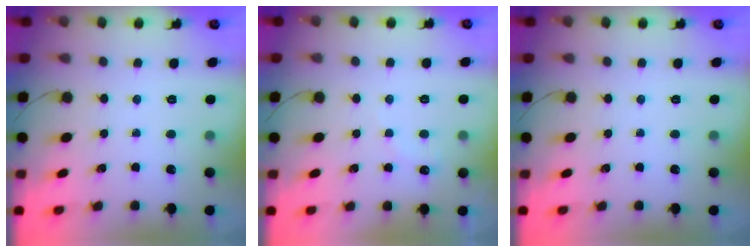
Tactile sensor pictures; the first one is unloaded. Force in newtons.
{"total": 5.6, "press": 5.4, "slide": 1.4}
{"total": 0.0}